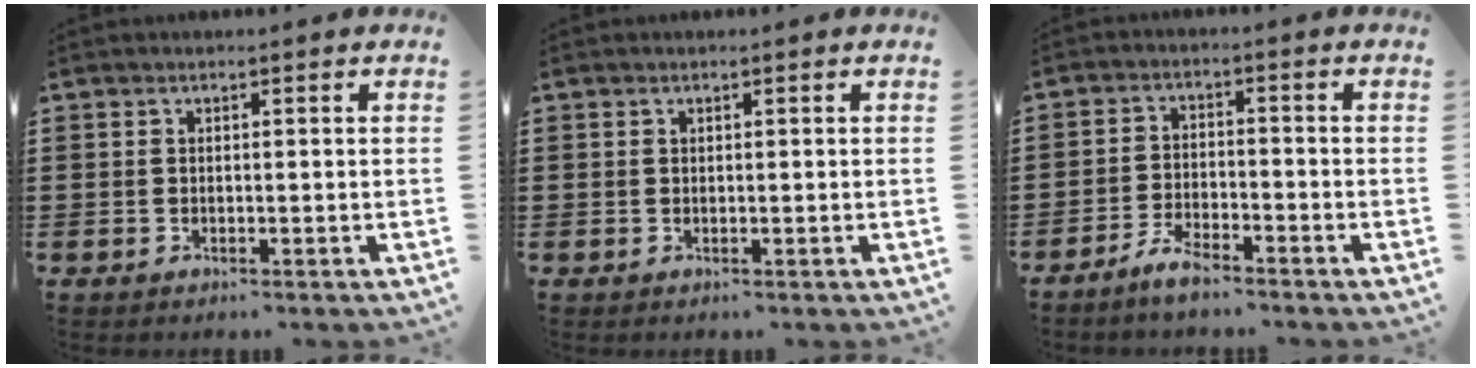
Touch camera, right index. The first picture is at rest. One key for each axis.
{"total": 0.0}
{"total": 3.7, "fx": -3.4, "fy": 0.6, "fz": 1.2, "tx": -0.028, "ty": 0.008, "tz": -0.069}